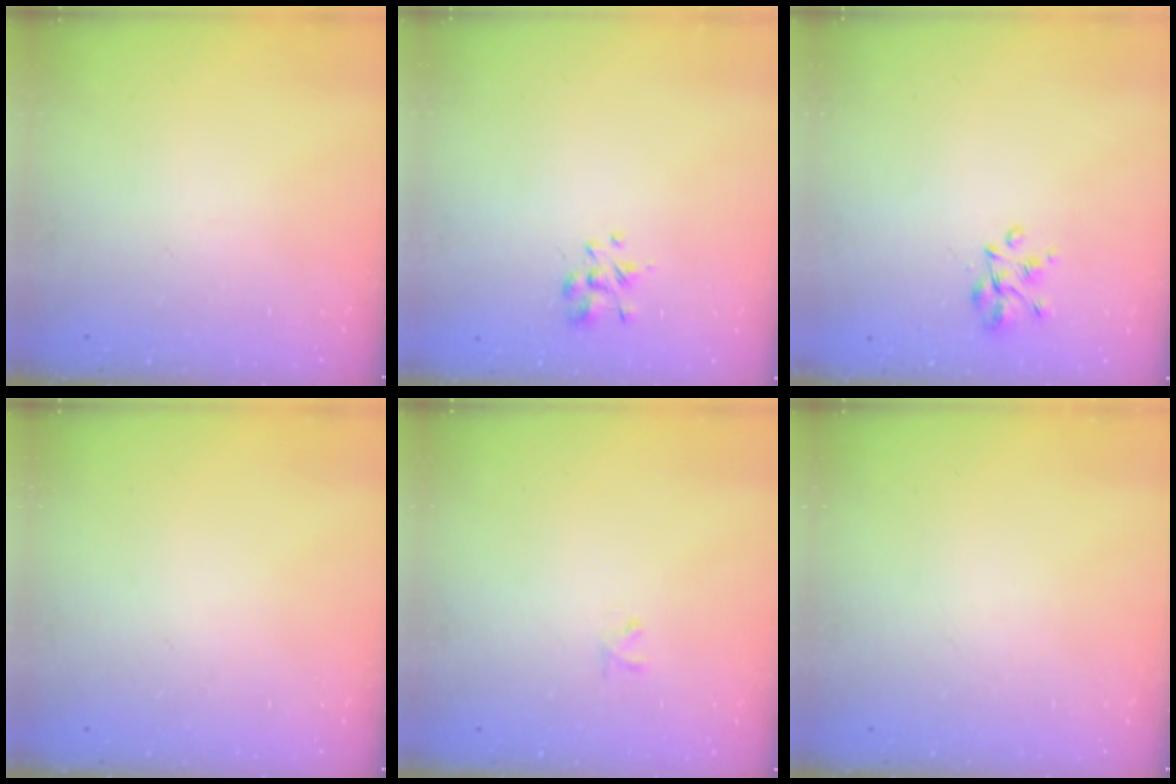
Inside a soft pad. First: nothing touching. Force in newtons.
{"total": 2.3, "press": 2.1, "slide": 0.9}
{"total": 3.9, "press": 3.7, "slide": 1.3}
{"total": 0.0}
{"total": 0.0}
{"total": 0.0}